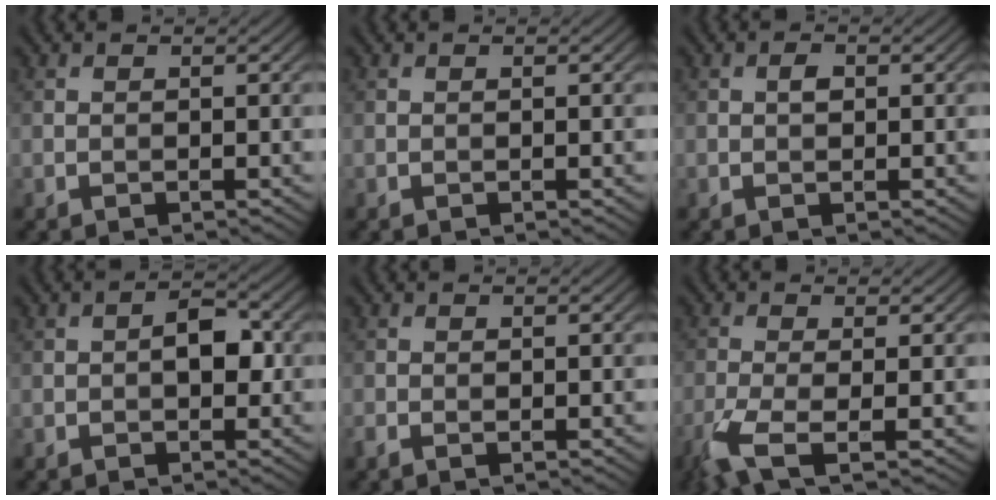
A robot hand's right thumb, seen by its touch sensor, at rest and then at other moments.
{"total": 0.0}
{"total": 1.2, "force": [0.2, 0.7, 0.9], "torque": [-0.015, 0.003, 0.001]}
{"total": 3.3, "force": [-0.2, 1.9, 2.7], "torque": [-0.041, 0.004, -0.009]}
{"total": 1.0, "force": [-0.4, 0.5, 0.7], "torque": [-0.018, 0.000, -0.010]}
{"total": 5.3, "force": [-2.8, 1.1, 4.4], "torque": [-0.102, -0.006, -0.069]}